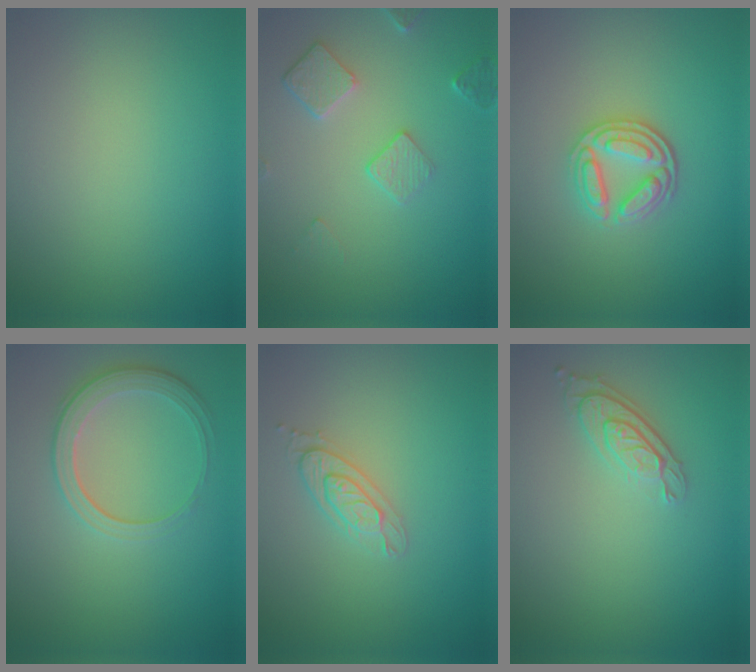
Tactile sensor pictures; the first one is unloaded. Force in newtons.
{"total": 2.7, "press": 2.0, "slide": 1.7}
{"total": 3.6, "press": 3.1, "slide": 1.8}
{"total": 3.7, "press": 2.8, "slide": 2.3}
{"total": 2.1, "press": 2.1, "slide": 0.3}
{"total": 3.1, "press": 2.4, "slide": 2.0}